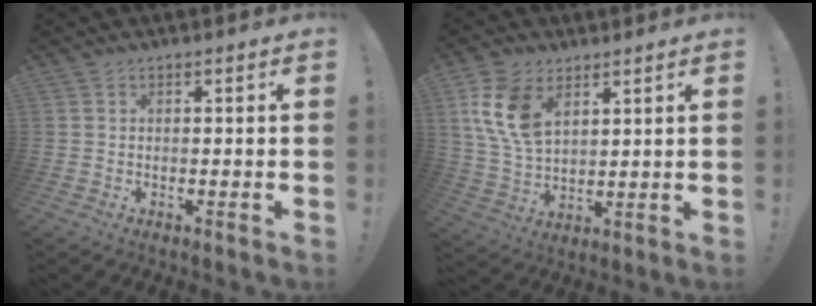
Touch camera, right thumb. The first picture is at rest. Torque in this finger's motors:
{"motor_torque": [1.53, 1.61, 0.11, 0.29, 0.10]}